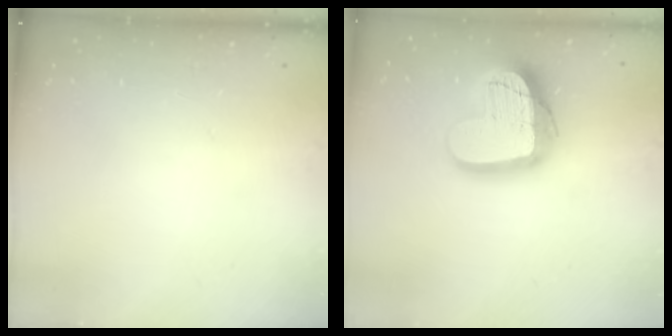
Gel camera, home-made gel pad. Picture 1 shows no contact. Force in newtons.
{"total": 20.4, "press": 20.3, "slide": 1.7}